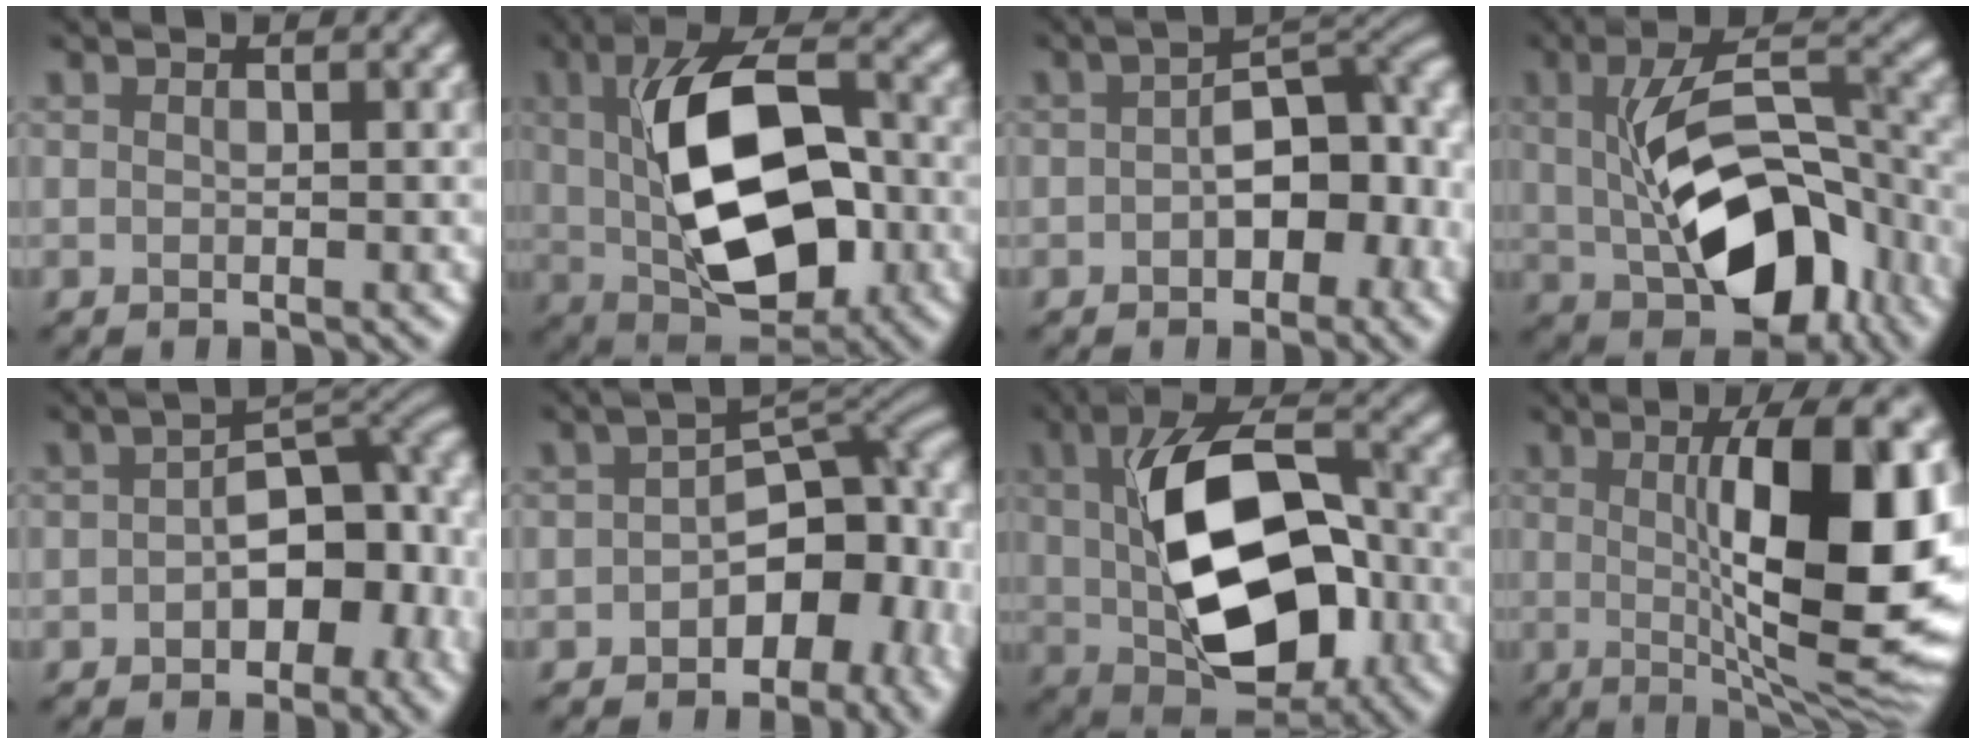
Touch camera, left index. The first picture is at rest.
{"total": 11.8, "force": [-0.1, 6.4, 9.9], "torque": [-0.159, -0.001, 0.002]}
{"total": 8.5, "force": [-1.2, 4.8, 7.0], "torque": [-0.079, 0.008, -0.025]}
{"total": 10.8, "force": [-1.7, 5.8, 9.0], "torque": [-0.143, -0.004, -0.017]}
{"total": 9.6, "force": [-1.8, 5.7, 7.5], "torque": [-0.082, 0.002, -0.032]}
{"total": 10.7, "force": [-3.6, 6.7, 7.5], "torque": [-0.082, -0.010, -0.057]}
{"total": 12.7, "force": [-0.4, 7.5, 10.3], "torque": [-0.166, -0.003, 0.000]}
{"total": 14.4, "force": [0.8, 4.0, 13.9], "torque": [-0.162, 0.002, 0.011]}